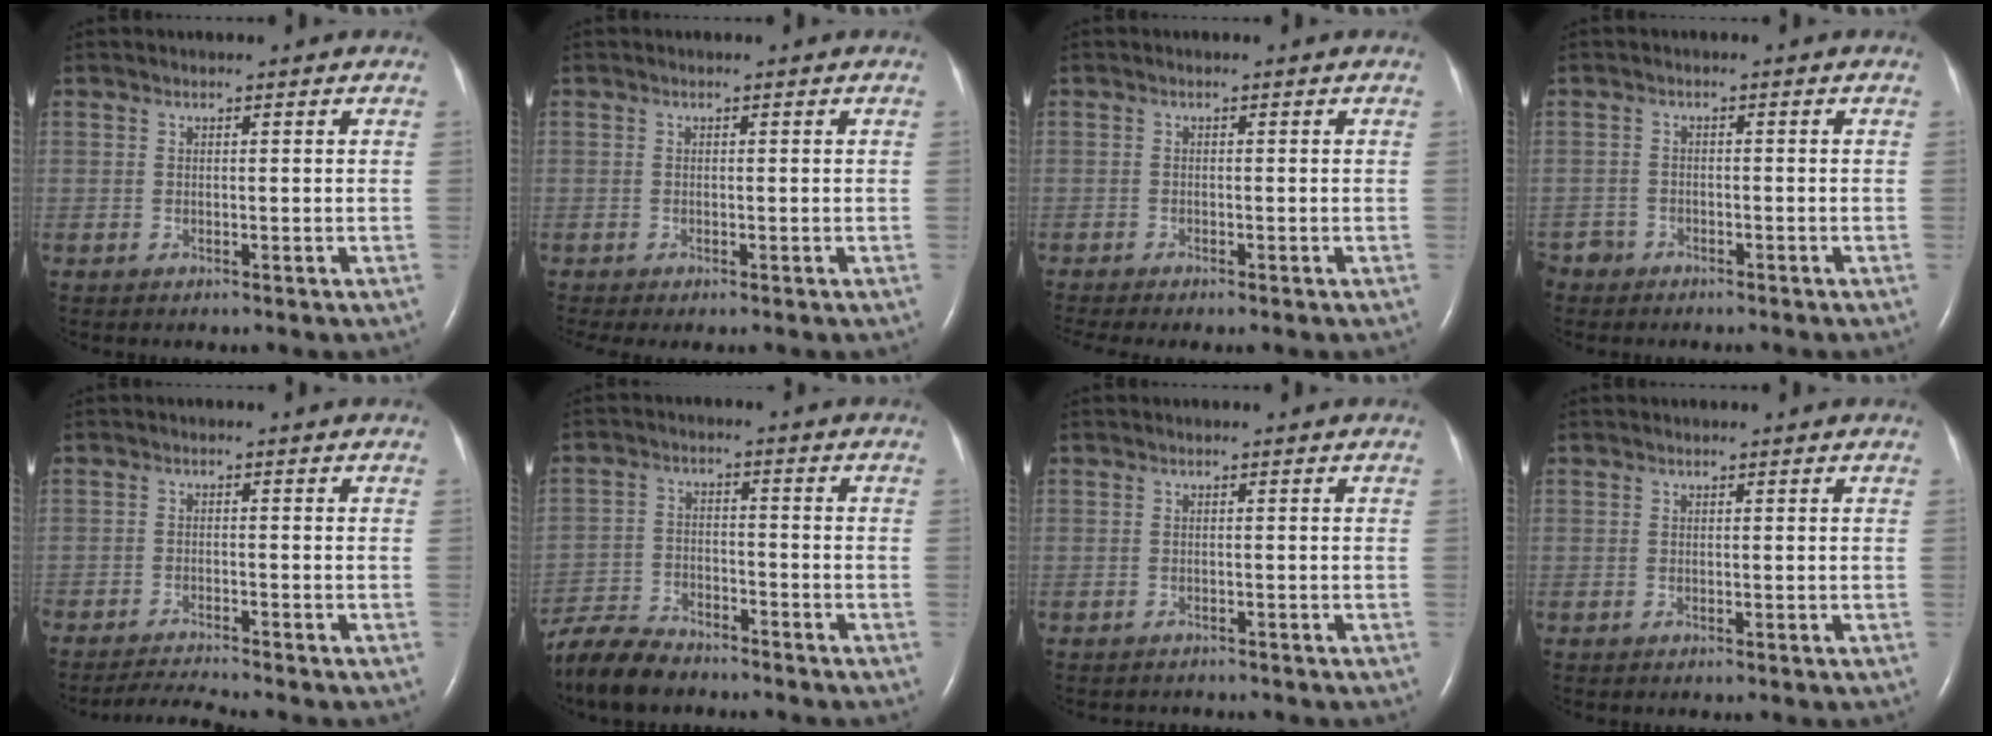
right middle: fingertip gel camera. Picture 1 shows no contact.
{"total": 0.8, "force": [-0.6, 0.0, 0.6], "torque": [-0.010, -0.005, -0.011]}
{"total": 2.8, "force": [-2.4, 0.1, 1.5], "torque": [-0.022, -0.007, -0.034]}
{"total": 2.7, "force": [-2.2, 1.5, -0.4], "torque": [-0.002, 0.005, -0.042]}
{"total": 3.8, "force": [-3.6, -1.0, 0.7], "torque": [-0.019, -0.022, -0.065]}
{"total": 9.5, "force": [-8.5, 2.5, 3.3], "torque": [-0.065, -0.016, -0.152]}
{"total": 2.0, "force": [-1.9, 0.6, 0.2], "torque": [-0.006, -0.005, -0.023]}
{"total": 0.0}